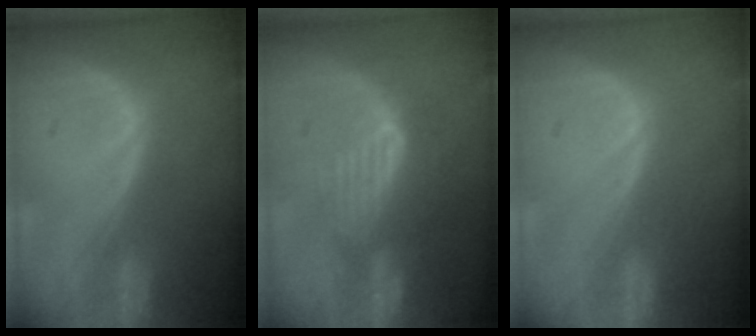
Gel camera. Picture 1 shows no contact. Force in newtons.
{"total": 7.9, "press": 7.3, "slide": 3.0}
{"total": 0.0}